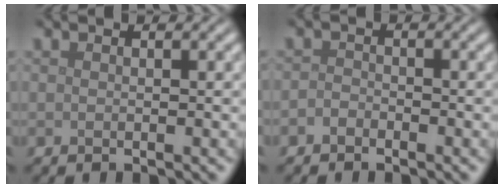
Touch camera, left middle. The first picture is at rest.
{"total": 1.0, "force": [-0.7, 0.6, 0.4], "torque": [-0.009, 0.004, -0.018]}